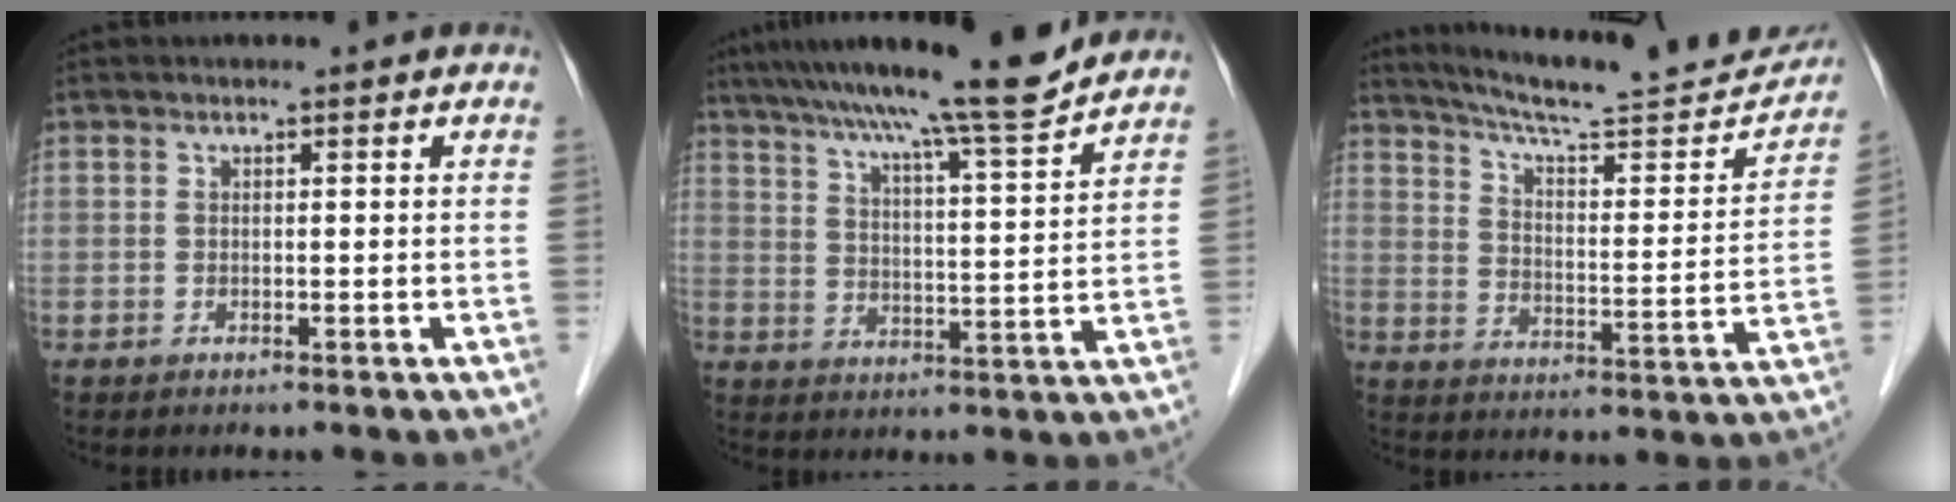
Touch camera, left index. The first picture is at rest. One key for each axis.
{"total": 15.2, "fx": 13.1, "fy": -0.6, "fz": 7.7, "tx": -0.123, "ty": 0.004, "tz": 0.192}
{"total": 21.0, "fx": 19.6, "fy": 1.8, "fz": 7.4, "tx": -0.110, "ty": -0.037, "tz": 0.269}